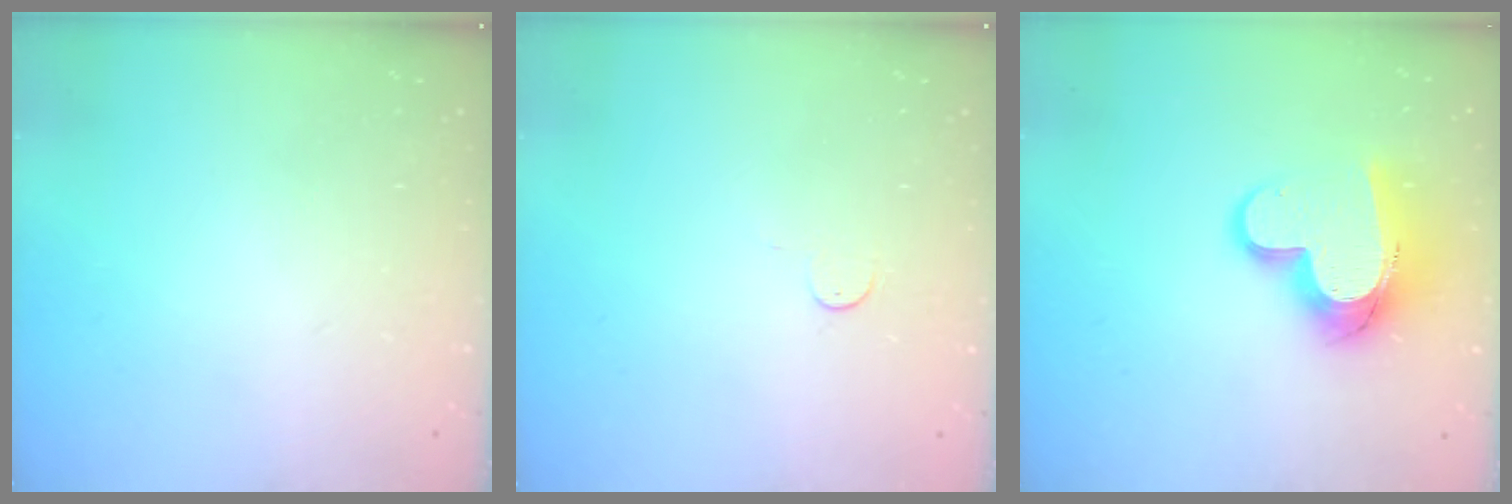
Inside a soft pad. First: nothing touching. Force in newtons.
{"total": 3.2, "press": 3.2, "slide": 0.4}
{"total": 15.0, "press": 14.9, "slide": 1.4}